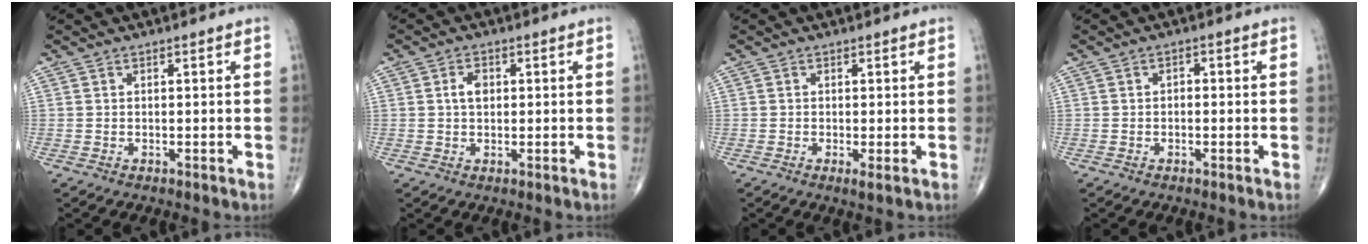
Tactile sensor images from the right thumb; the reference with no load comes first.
{"total": 3.0, "force": [0.5, 1.9, 2.2], "torque": [-0.037, 0.003, 0.009]}
{"total": 1.3, "force": [-0.3, 0.2, 1.3], "torque": [-0.028, -0.007, -0.008]}
{"total": 1.1, "force": [-0.2, 0.8, 0.8], "torque": [-0.002, 0.005, -0.008]}